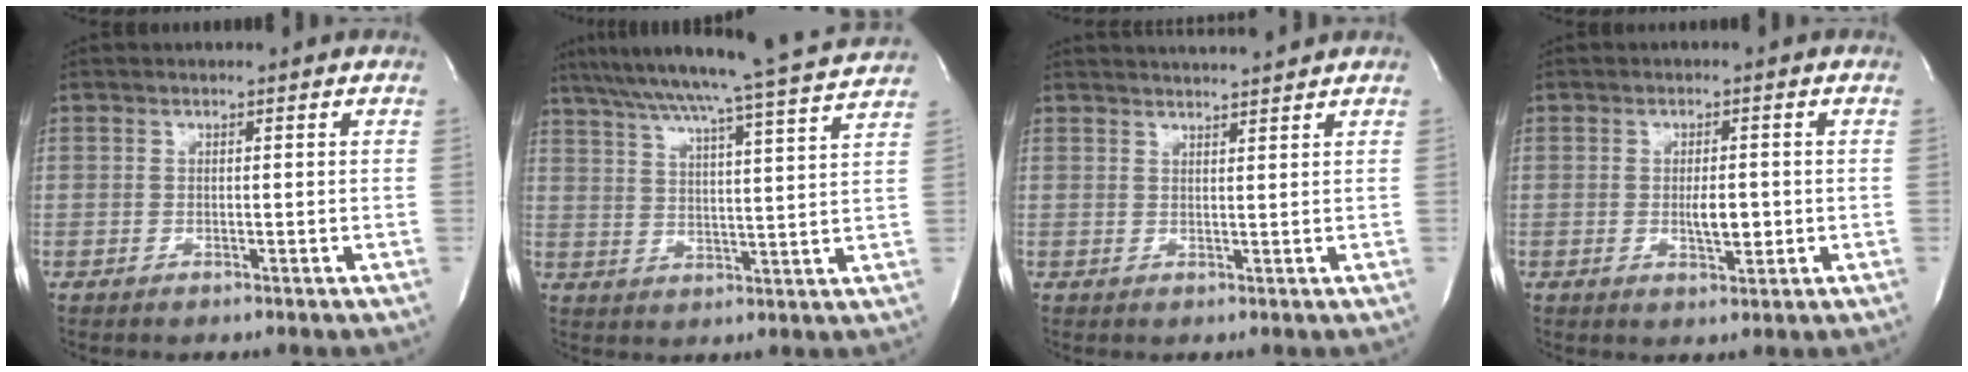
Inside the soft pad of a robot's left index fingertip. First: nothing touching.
{"total": 21.1, "force": [18.9, -1.7, 9.1], "torque": [-0.163, -0.022, 0.260]}
{"total": 5.0, "force": [4.9, -0.8, 1.0], "torque": [-0.016, 0.012, 0.069]}
{"total": 3.4, "force": [-0.4, 1.1, 3.2], "torque": [-0.055, -0.003, -0.003]}